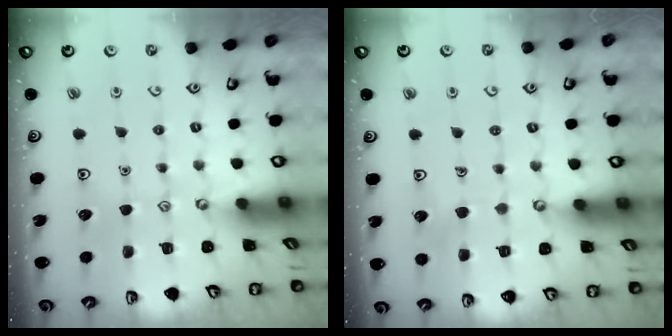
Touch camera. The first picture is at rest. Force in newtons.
{"total": 3.4, "press": 3.4, "slide": 0.1}